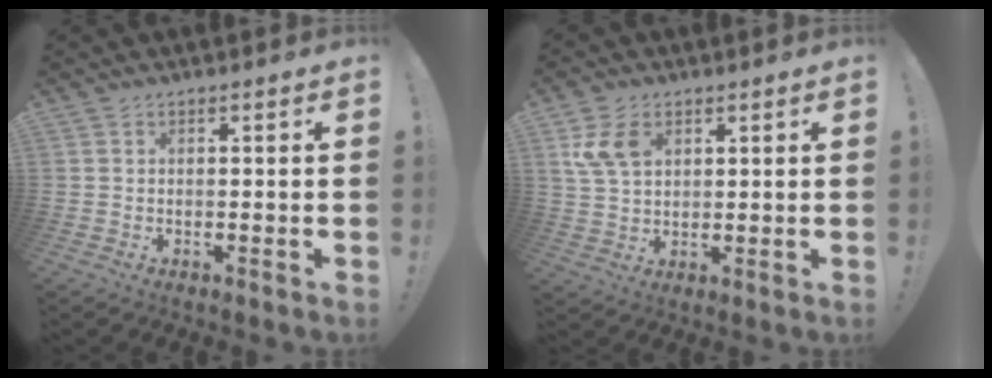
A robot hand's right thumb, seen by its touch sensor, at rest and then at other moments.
{"total": 9.1, "force": [3.6, 6.3, 5.4], "torque": [-0.109, -0.003, 0.073]}